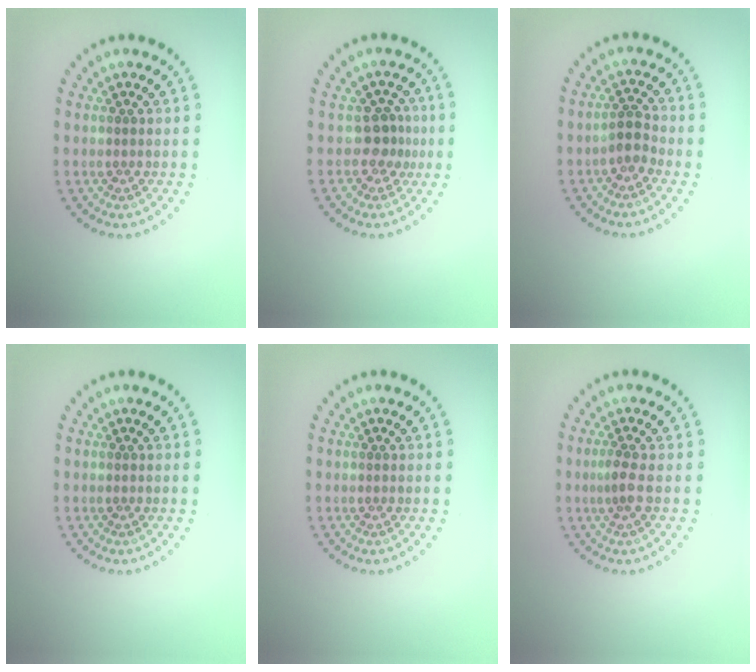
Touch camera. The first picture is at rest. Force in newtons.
{"total": 2.2, "press": 1.5, "slide": 1.6}
{"total": 1.8, "press": 1.5, "slide": 1.1}
{"total": 0.0}
{"total": 0.0}
{"total": 1.5, "press": 1.3, "slide": 0.9}